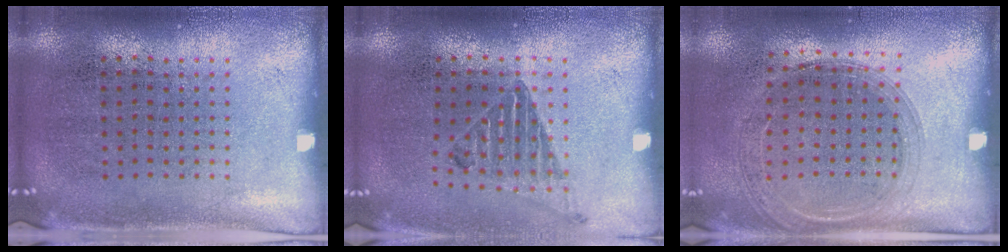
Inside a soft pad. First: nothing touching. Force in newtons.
{"total": 1.0, "press": 1.0, "slide": 0.1}
{"total": 1.5, "press": 1.4, "slide": 0.3}